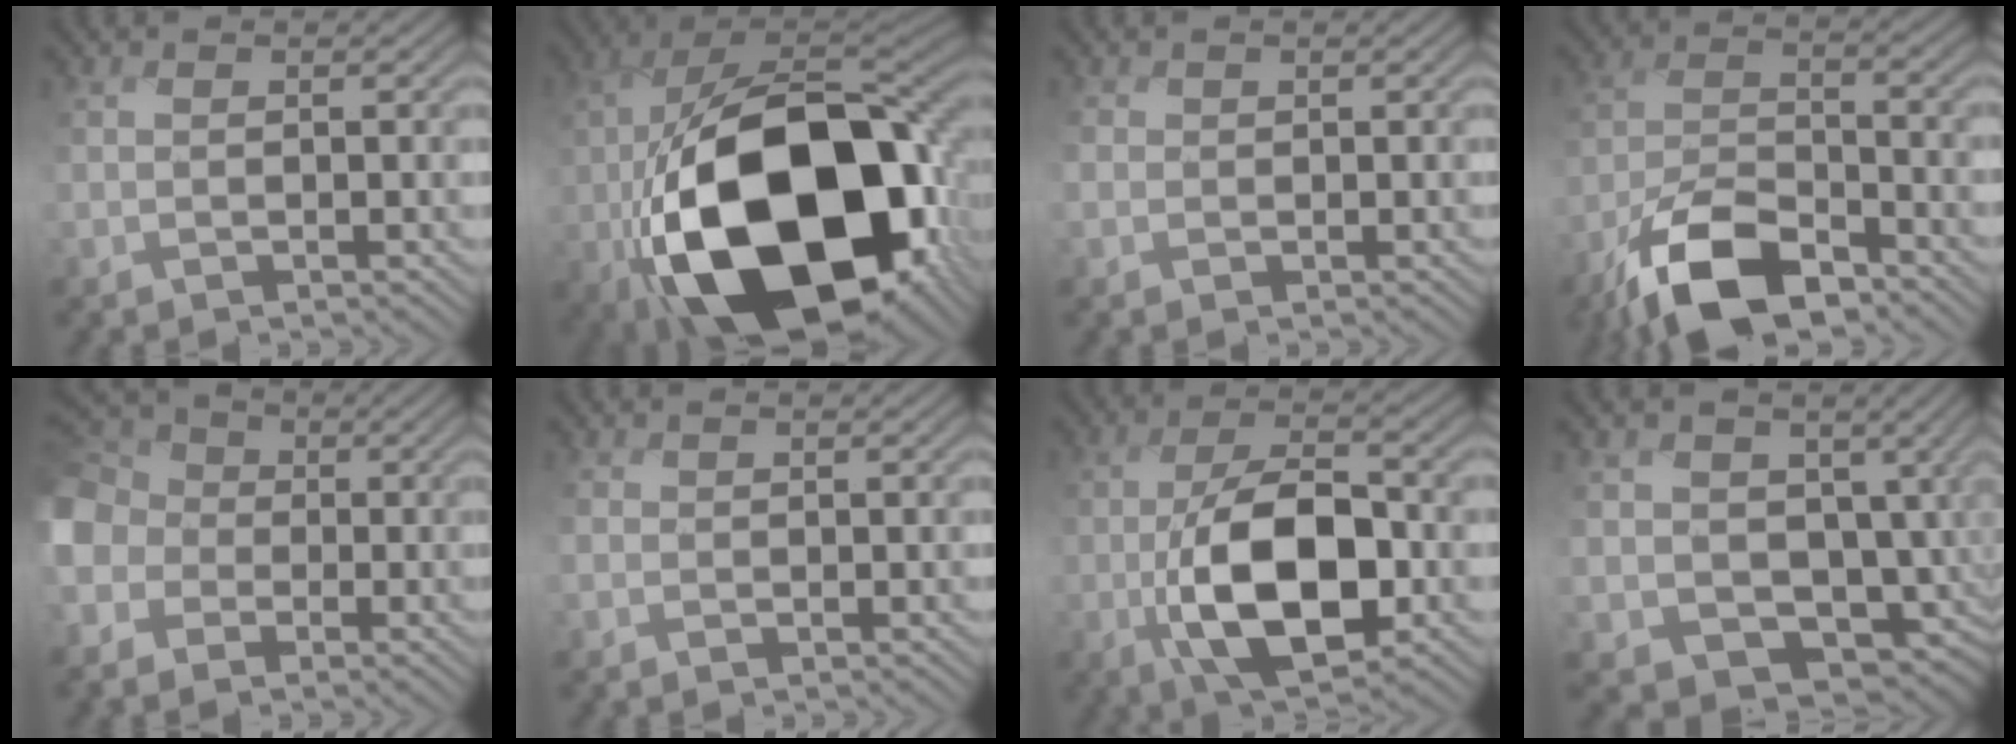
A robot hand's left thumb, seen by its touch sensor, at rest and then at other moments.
{"total": 22.6, "force": [-5.2, 14.1, 16.9], "torque": [-0.369, -0.069, -0.041]}
{"total": 1.9, "force": [0.0, 1.9, -0.1], "torque": [-0.017, -0.005, -0.006]}
{"total": 10.9, "force": [-7.5, 4.1, 6.8], "torque": [-0.128, 0.002, -0.159]}
{"total": 11.2, "force": [-2.4, 9.9, 4.7], "torque": [-0.177, -0.016, -0.083]}
{"total": 1.3, "force": [0.0, 1.3, -0.2], "torque": [-0.003, -0.003, -0.004]}
{"total": 11.1, "force": [-2.5, 5.6, 9.3], "torque": [-0.185, -0.007, -0.049]}
{"total": 10.1, "force": [0.5, 8.1, 5.9], "torque": [-0.132, -0.035, 0.013]}